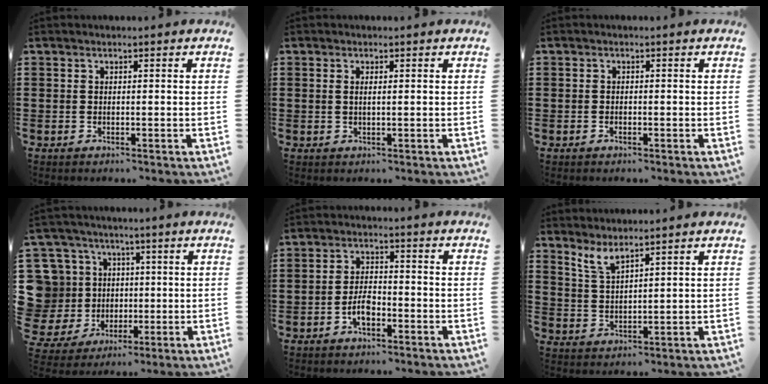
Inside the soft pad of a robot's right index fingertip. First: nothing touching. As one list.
[{"total": 0.9, "force": [0.2, 0.2, 0.8], "torque": [-0.017, 0.001, 0.004]}, {"total": 0.6, "force": [-0.3, 0.4, 0.3], "torque": [-0.006, 0.000, -0.007]}, {"total": 10.4, "force": [1.7, 9.9, 2.7], "torque": [-0.127, -0.005, 0.038]}, {"total": 4.2, "force": [-2.0, 1.9, 3.2], "torque": [-0.076, 0.000, -0.042]}, {"total": 3.3, "force": [2.7, 0.5, 1.8], "torque": [-0.041, -0.002, 0.050]}]